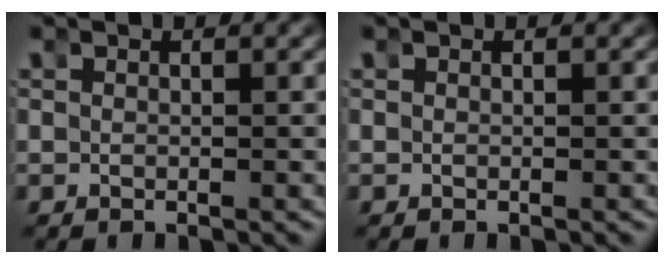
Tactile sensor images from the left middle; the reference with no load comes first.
{"total": 0.0}